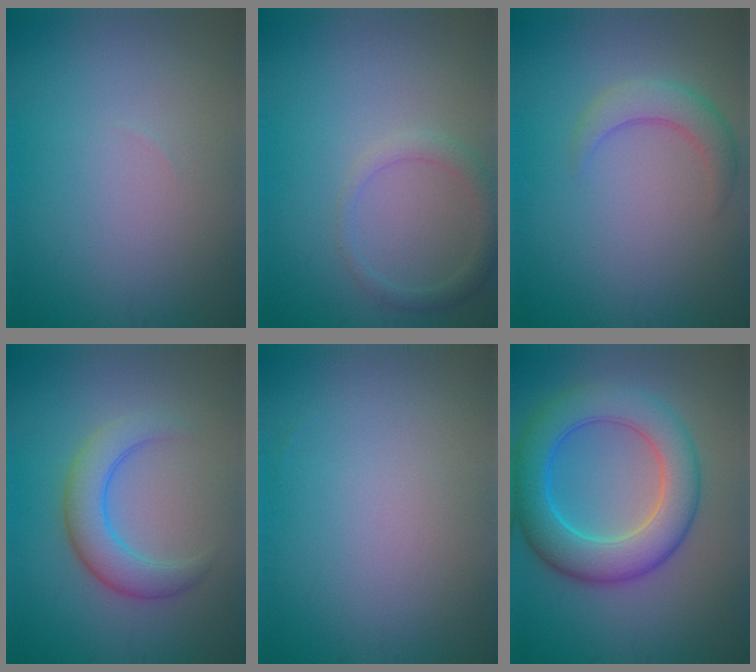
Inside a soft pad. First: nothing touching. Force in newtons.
{"total": 1.9, "press": 1.9, "slide": 0.1}
{"total": 2.8, "press": 2.8, "slide": 0.1}
{"total": 4.3, "press": 4.3, "slide": 0.2}
{"total": 0.0}
{"total": 8.1, "press": 8.1, "slide": 0.1}